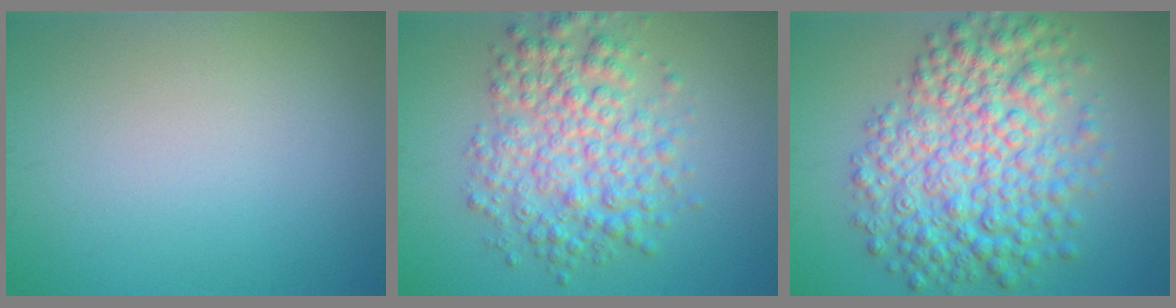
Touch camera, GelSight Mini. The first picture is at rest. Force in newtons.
{"total": 5.9, "press": 5.9, "slide": 0.0}
{"total": 8.7, "press": 8.7, "slide": 0.1}